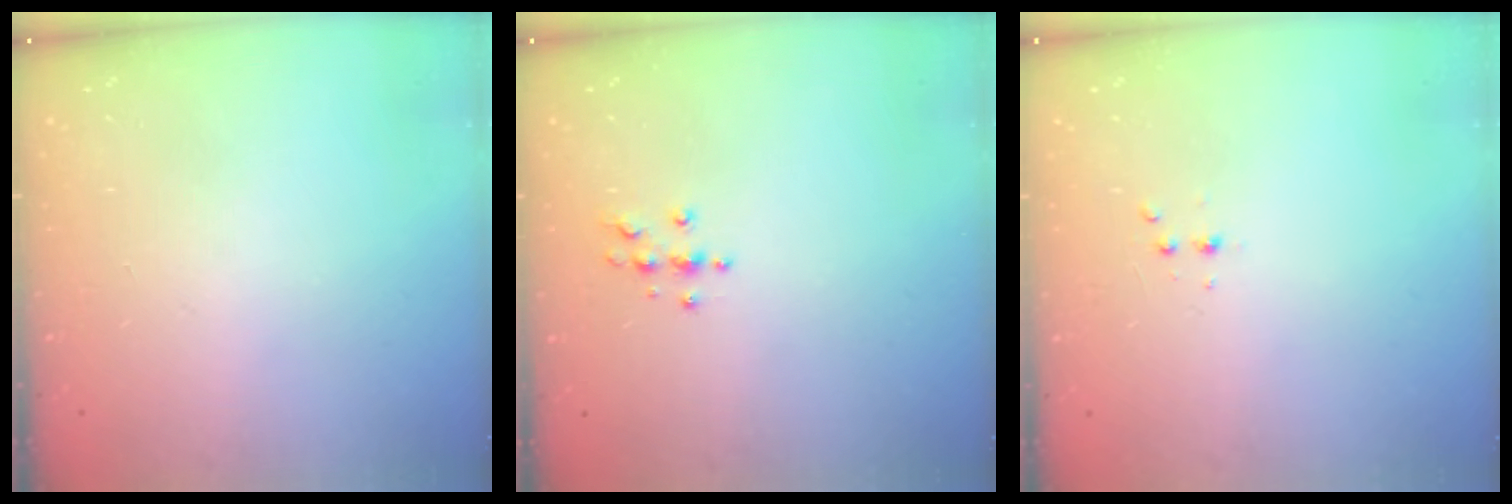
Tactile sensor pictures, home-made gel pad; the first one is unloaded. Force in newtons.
{"total": 5.6, "press": 5.5, "slide": 0.7}
{"total": 2.9, "press": 2.7, "slide": 1.0}